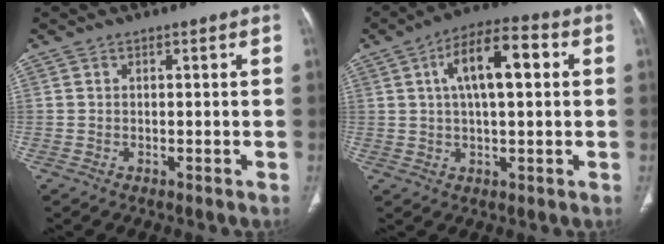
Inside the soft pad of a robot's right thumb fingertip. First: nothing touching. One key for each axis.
{"total": 11.8, "fx": 2.8, "fy": 4.5, "fz": 10.5, "tx": -0.174, "ty": 0.020, "tz": 0.041}